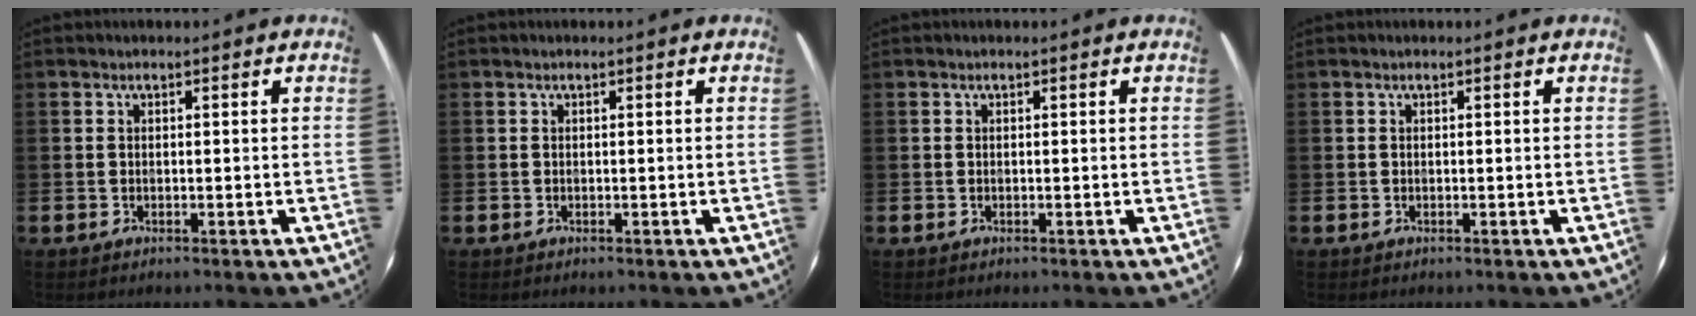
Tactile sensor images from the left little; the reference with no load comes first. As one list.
[{"total": 0.0}, {"total": 0.0}, {"total": 0.0}]